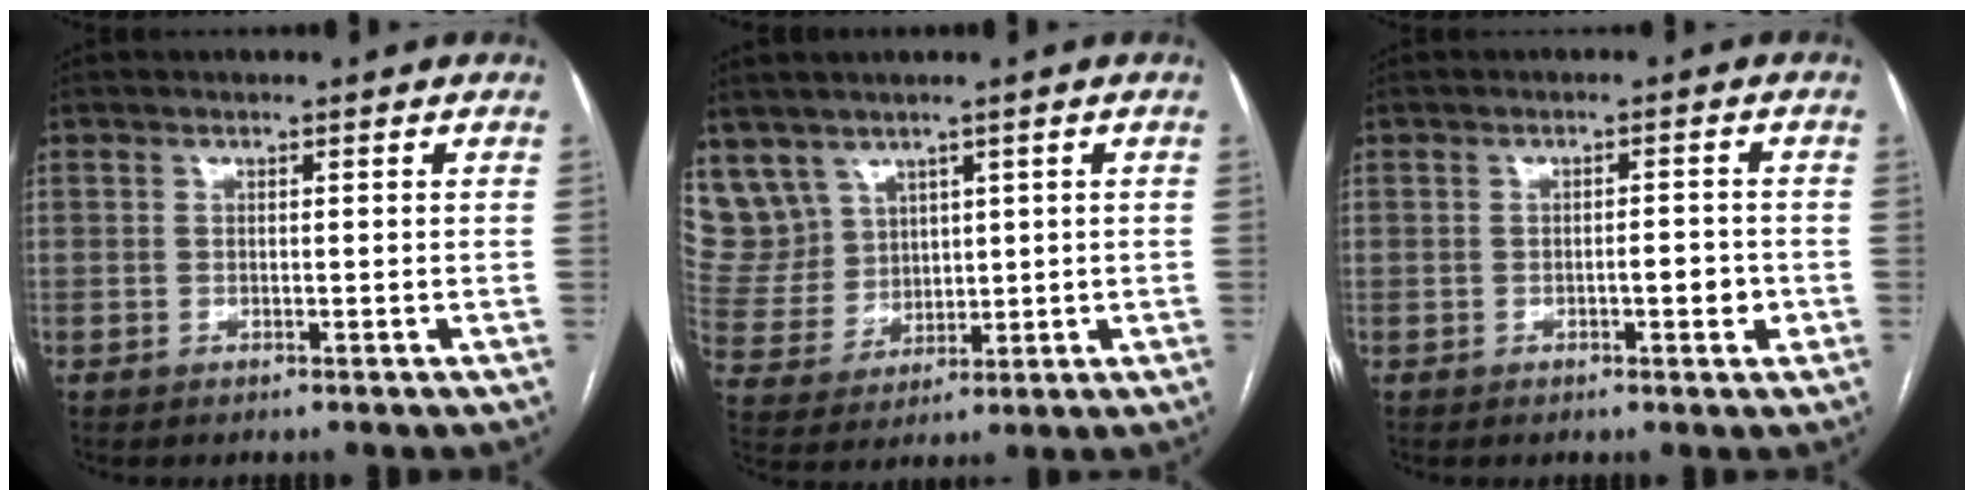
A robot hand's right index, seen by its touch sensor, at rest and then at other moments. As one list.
[{"total": 9.2, "force": [5.5, 7.3, 0.8], "torque": [-0.037, 0.038, 0.133]}, {"total": 3.0, "force": [-0.7, 1.0, 2.7], "torque": [-0.041, 0.001, -0.007]}]